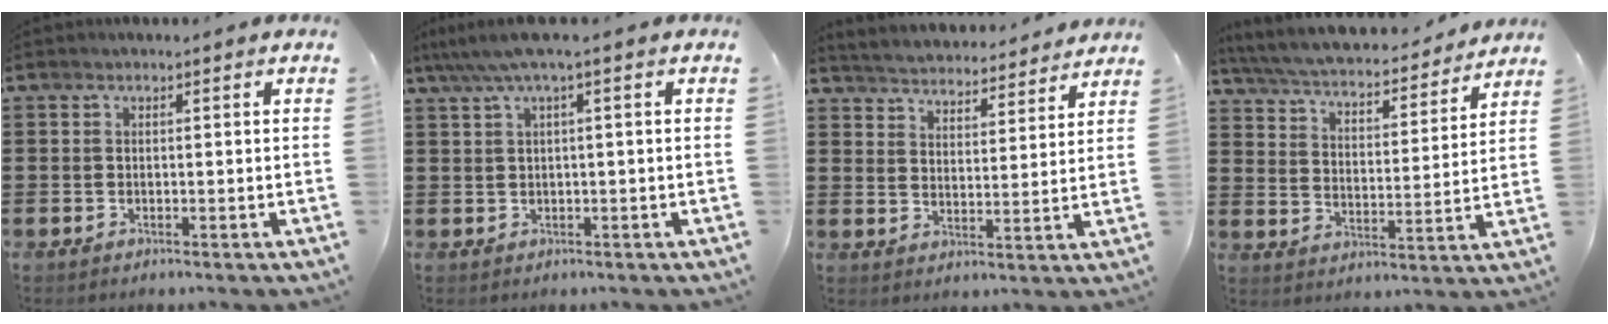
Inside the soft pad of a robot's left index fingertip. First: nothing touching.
{"total": 2.7, "force": [0.6, -0.1, 2.7], "torque": [-0.052, -0.002, 0.007]}
{"total": 4.2, "force": [4.2, -0.2, -0.3], "torque": [-0.018, -0.034, 0.069]}
{"total": 4.9, "force": [4.7, 0.1, 1.4], "torque": [-0.051, -0.036, 0.075]}